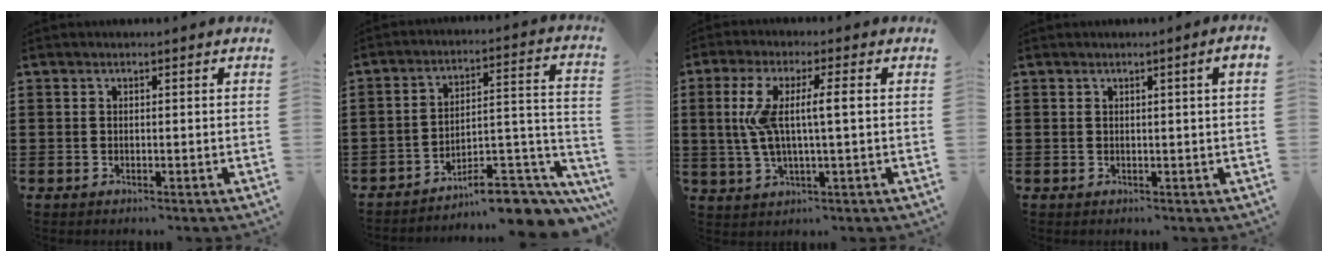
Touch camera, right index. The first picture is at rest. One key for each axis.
{"total": 10.0, "fx": -8.3, "fy": 2.6, "fz": 4.9, "tx": -0.053, "ty": 0.023, "tz": -0.154}
{"total": 7.8, "fx": 0.8, "fy": 1.2, "fz": 7.6, "tx": -0.166, "ty": -0.009, "tz": 0.002}
{"total": 1.3, "fx": 0.3, "fy": -0.4, "fz": 1.2, "tx": -0.021, "ty": -0.004, "tz": 0.003}